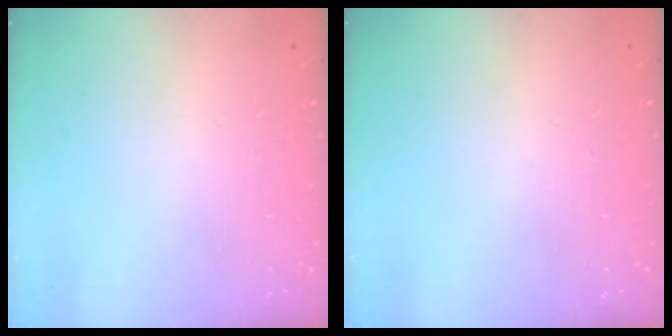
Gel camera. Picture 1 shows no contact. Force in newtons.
{"total": 0.0}